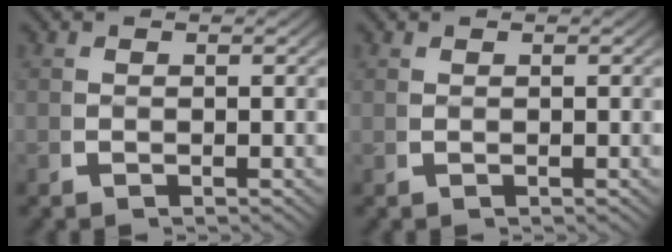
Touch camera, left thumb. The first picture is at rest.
{"total": 0.0}